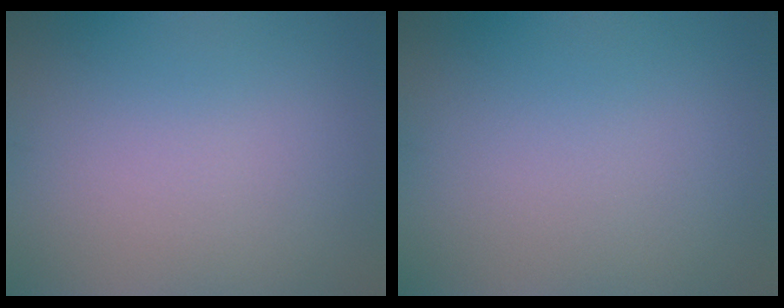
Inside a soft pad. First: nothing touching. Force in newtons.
{"total": 0.0}